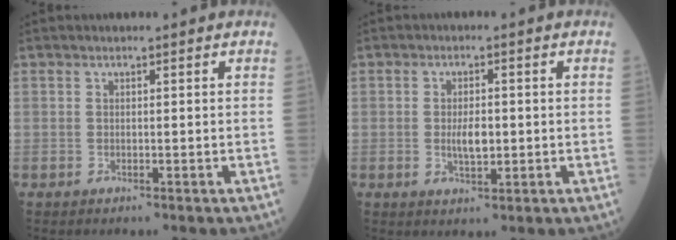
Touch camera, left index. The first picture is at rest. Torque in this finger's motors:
{"motor_torque": [0.65, -0.04, 0.10, 0.09]}